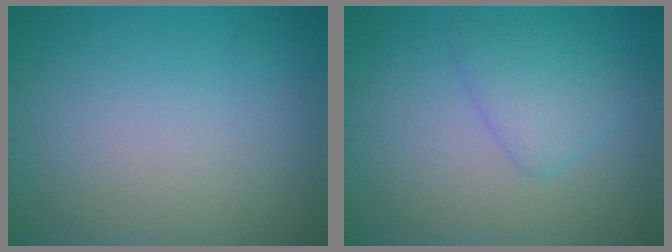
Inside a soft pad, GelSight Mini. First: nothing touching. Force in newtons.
{"total": 2.7, "press": 2.7, "slide": 0.1}